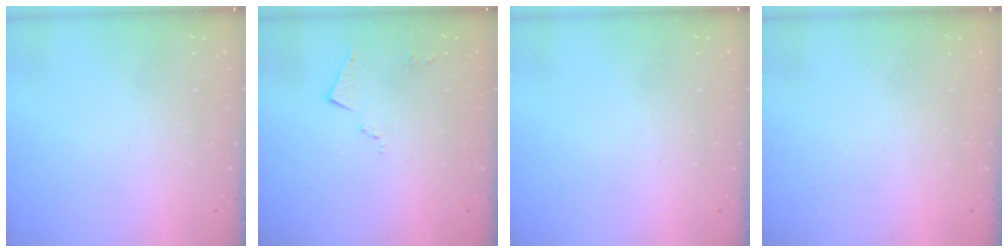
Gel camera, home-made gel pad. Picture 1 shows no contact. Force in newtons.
{"total": 5.4, "press": 5.4, "slide": 0.5}
{"total": 0.0}
{"total": 1.5, "press": 1.2, "slide": 0.9}